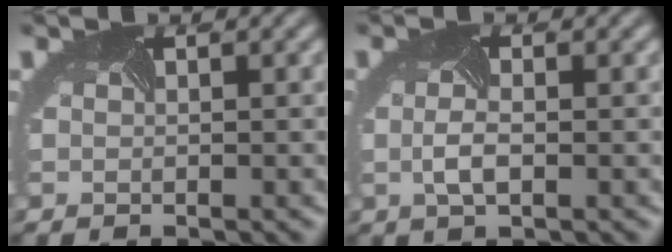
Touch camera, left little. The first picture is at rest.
{"total": 1.7, "force": [-0.3, 0.6, 1.5], "torque": [-0.050, -0.001, -0.007]}